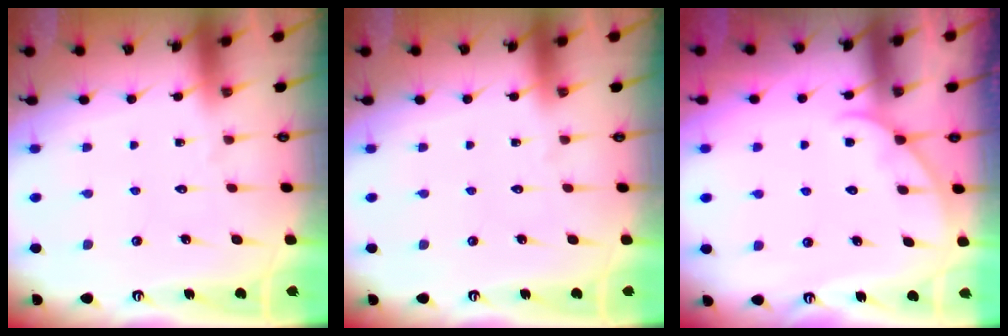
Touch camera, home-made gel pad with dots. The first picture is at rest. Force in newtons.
{"total": 0.0}
{"total": 4.0, "press": 4.0, "slide": 0.3}